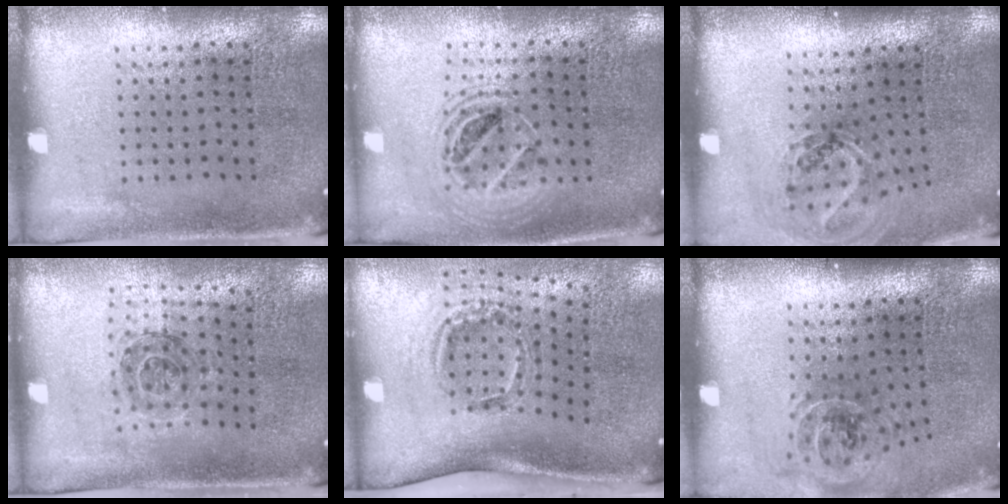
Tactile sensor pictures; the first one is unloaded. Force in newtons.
{"total": 1.6, "press": 1.4, "slide": 0.7}
{"total": 1.1, "press": 1.1, "slide": 0.4}
{"total": 1.1, "press": 1.1, "slide": 0.3}
{"total": 2.0, "press": 1.2, "slide": 1.6}
{"total": 1.1, "press": 1.0, "slide": 0.3}